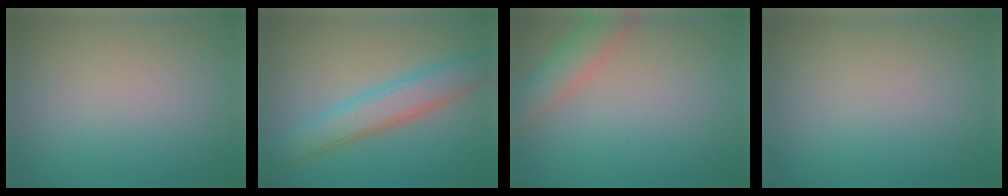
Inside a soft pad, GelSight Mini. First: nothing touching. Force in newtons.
{"total": 4.2, "press": 4.2, "slide": 0.5}
{"total": 3.4, "press": 3.4, "slide": 0.1}
{"total": 0.0}